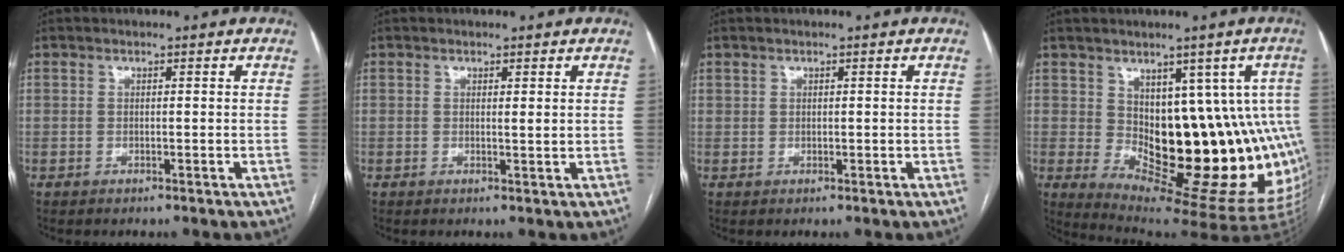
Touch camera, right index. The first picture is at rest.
{"total": 1.0, "force": [0.5, 0.1, 0.8], "torque": [-0.013, -0.004, 0.009]}
{"total": 0.8, "force": [0.6, 0.6, 0.2], "torque": [0.005, 0.000, 0.009]}
{"total": 17.2, "force": [0.3, 6.8, 15.8], "torque": [-0.148, 0.012, 0.027]}